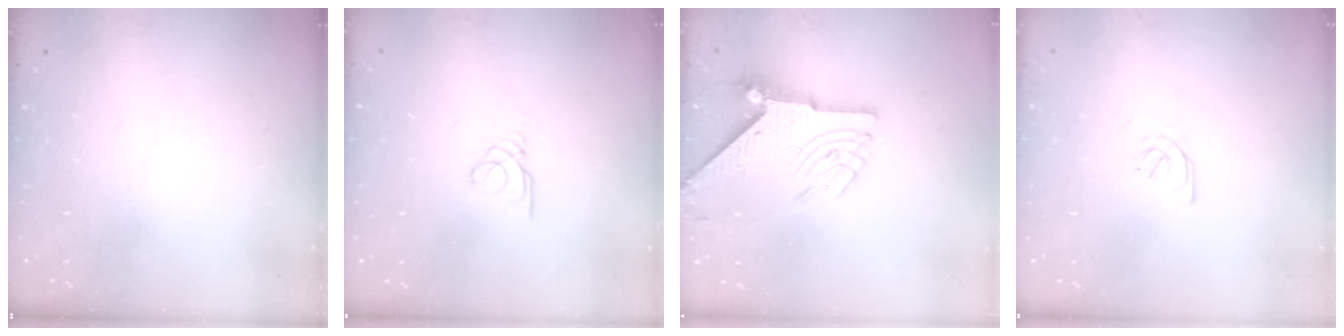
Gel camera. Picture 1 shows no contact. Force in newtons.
{"total": 1.7, "press": 1.7, "slide": 0.2}
{"total": 8.0, "press": 7.9, "slide": 1.2}
{"total": 2.6, "press": 2.5, "slide": 0.7}